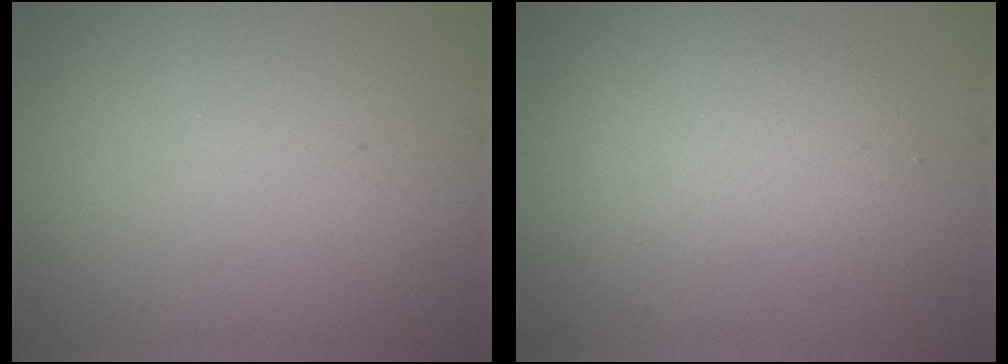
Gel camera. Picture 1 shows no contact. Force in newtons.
{"total": 3.2, "press": 3.2, "slide": 0.1}